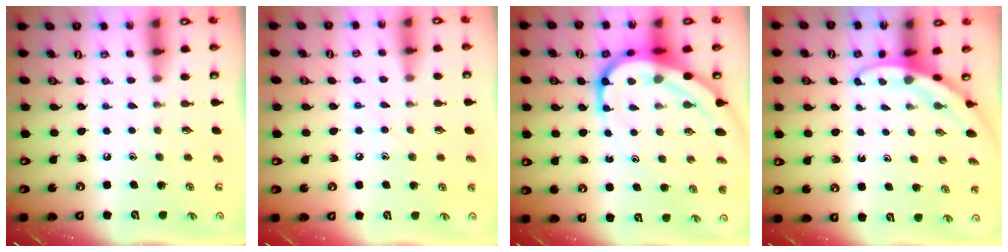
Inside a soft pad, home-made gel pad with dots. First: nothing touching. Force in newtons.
{"total": 5.8, "press": 5.8, "slide": 0.4}
{"total": 14.4, "press": 14.3, "slide": 1.5}
{"total": 3.0, "press": 3.0, "slide": 0.1}